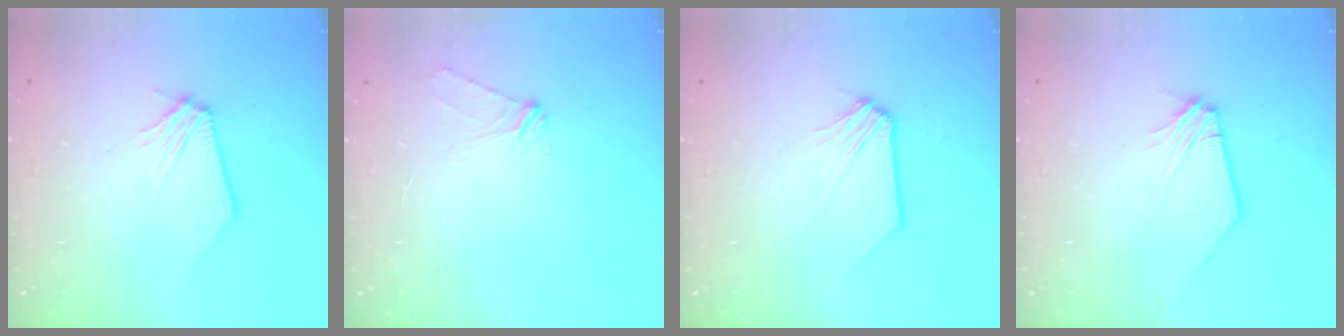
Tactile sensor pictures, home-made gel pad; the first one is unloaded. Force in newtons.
{"total": 3.3, "press": 3.3, "slide": 0.4}
{"total": 1.0, "press": 1.0, "slide": 0.2}
{"total": 1.2, "press": 1.2, "slide": 0.1}